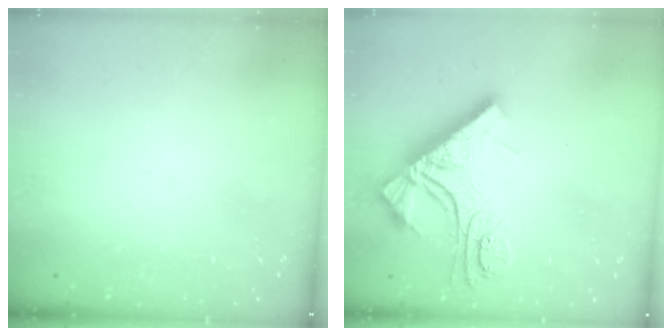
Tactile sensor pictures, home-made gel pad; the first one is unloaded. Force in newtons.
{"total": 14.4, "press": 14.3, "slide": 1.5}